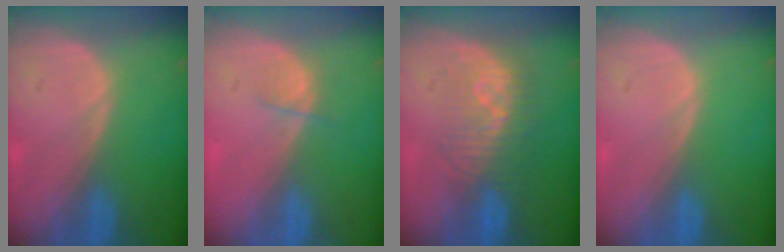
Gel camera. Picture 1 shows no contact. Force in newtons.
{"total": 1.9, "press": 1.7, "slide": 0.8}
{"total": 8.0, "press": 7.5, "slide": 2.9}
{"total": 0.0}